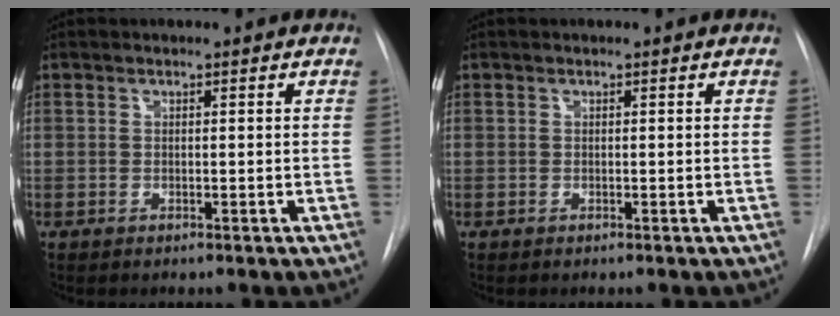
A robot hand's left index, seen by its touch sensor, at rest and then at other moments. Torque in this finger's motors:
{"motor_torque": [0.00, 0.00, 0.01, 0.00]}